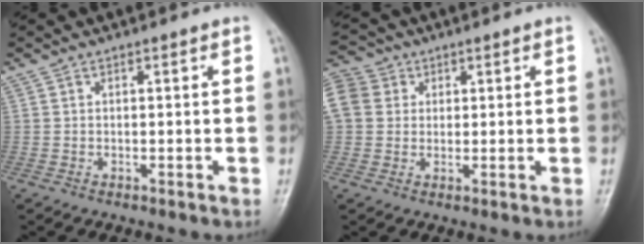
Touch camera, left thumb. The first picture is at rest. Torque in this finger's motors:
{"motor_torque": [0.69, 0.66, 2.49, -0.29, 0.40]}